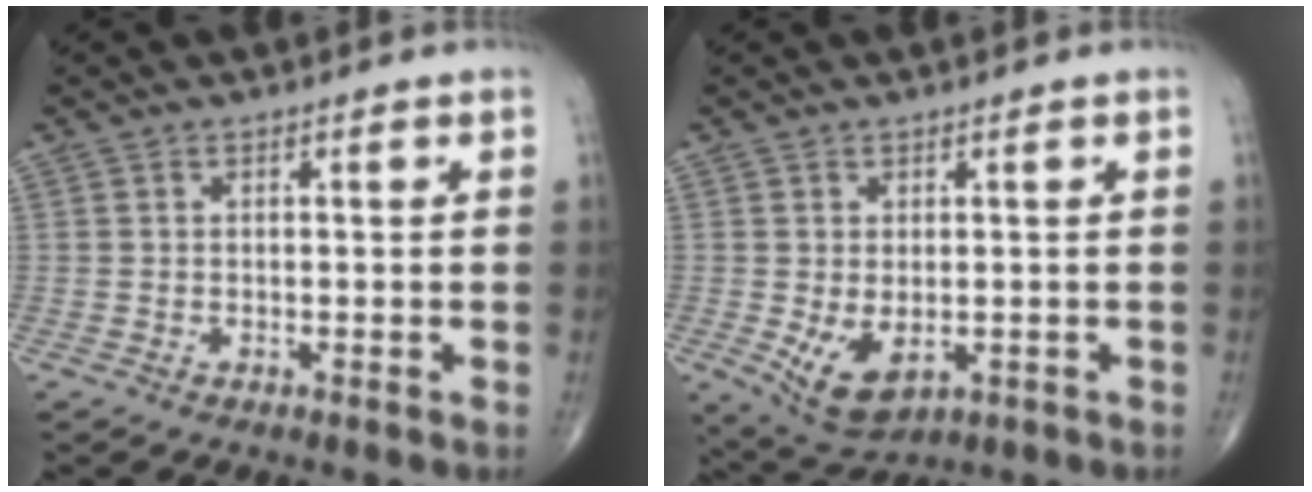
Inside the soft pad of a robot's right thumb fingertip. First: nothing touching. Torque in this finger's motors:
{"motor_torque": [-0.27, 0.44, 0.40, 0.27, 0.22]}